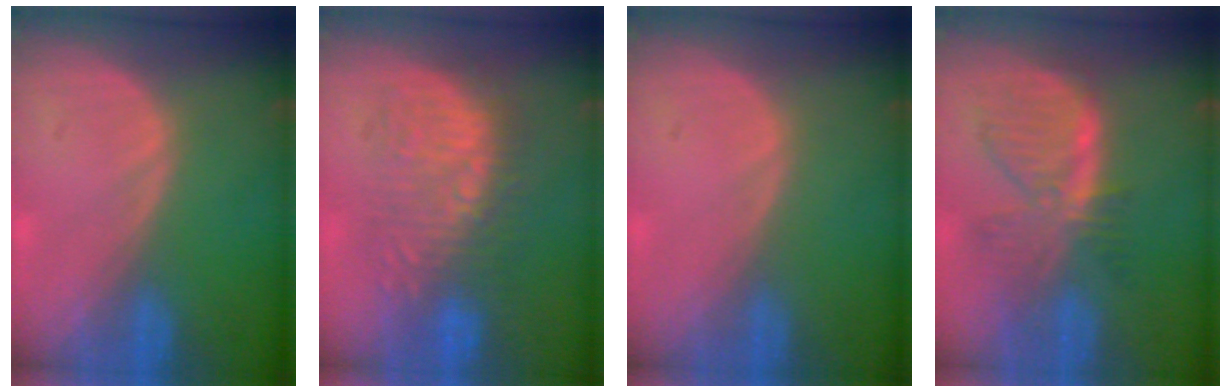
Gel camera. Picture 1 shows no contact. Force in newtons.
{"total": 8.7, "press": 8.6, "slide": 0.9}
{"total": 0.0}
{"total": 7.8, "press": 7.0, "slide": 3.5}